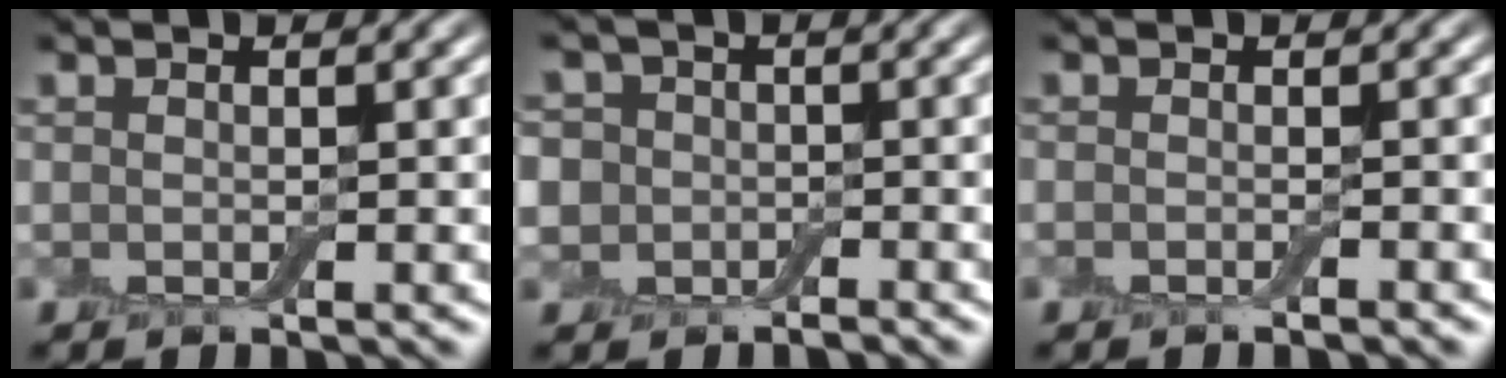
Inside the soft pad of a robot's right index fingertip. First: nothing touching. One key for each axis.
{"total": 4.8, "fx": -0.5, "fy": 4.4, "fz": 1.9, "tx": -0.042, "ty": 0.010, "tz": -0.044}
{"total": 0.6, "fx": -0.6, "fy": -0.1, "fz": 0.2, "tx": -0.004, "ty": -0.001, "tz": -0.009}